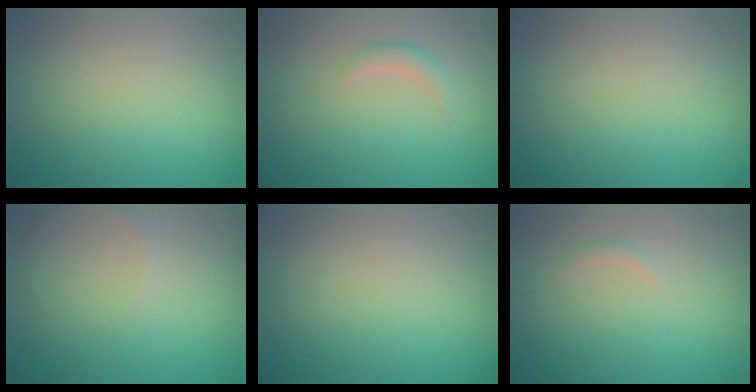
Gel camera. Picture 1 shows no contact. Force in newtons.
{"total": 1.3, "press": 1.3, "slide": 0.1}
{"total": 0.0}
{"total": 0.8, "press": 0.8, "slide": 0.0}
{"total": 0.0}
{"total": 0.6, "press": 0.6, "slide": 0.1}